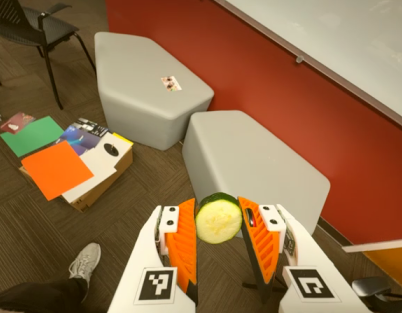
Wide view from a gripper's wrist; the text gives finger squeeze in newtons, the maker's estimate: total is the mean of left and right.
{"total": 11.0, "left": 12.1, "right": 9.8}